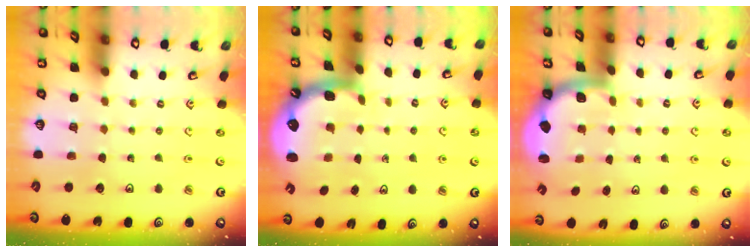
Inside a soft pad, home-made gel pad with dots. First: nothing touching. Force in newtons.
{"total": 1.6, "press": 1.5, "slide": 0.6}
{"total": 2.0, "press": 2.0, "slide": 0.5}